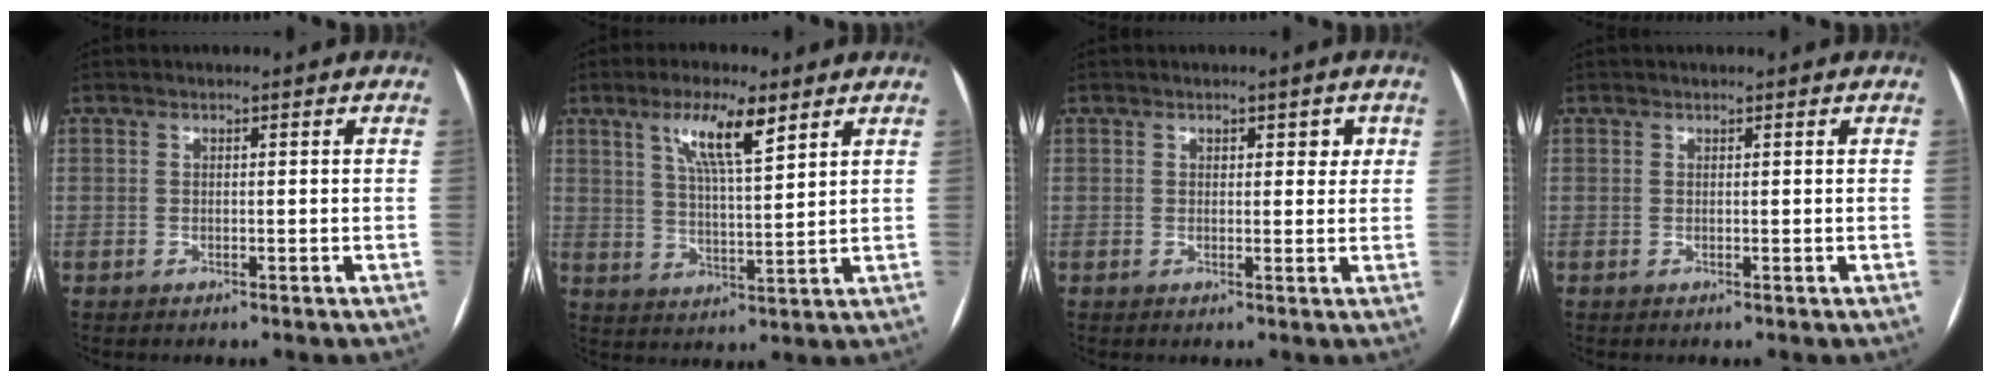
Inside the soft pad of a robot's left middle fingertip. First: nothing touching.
{"total": 8.5, "force": [4.9, 1.3, 6.9], "torque": [-0.129, 0.002, 0.087]}
{"total": 2.7, "force": [1.3, 1.5, 1.9], "torque": [-0.015, 0.006, 0.014]}
{"total": 1.1, "force": [-0.3, -1.0, -0.5], "torque": [0.005, -0.001, -0.003]}